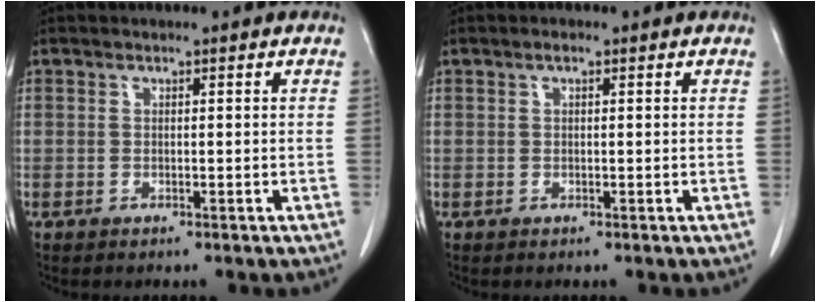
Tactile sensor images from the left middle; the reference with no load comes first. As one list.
[{"total": 0.7, "force": [0.4, 0.2, 0.6], "torque": [-0.010, 0.004, 0.004]}]